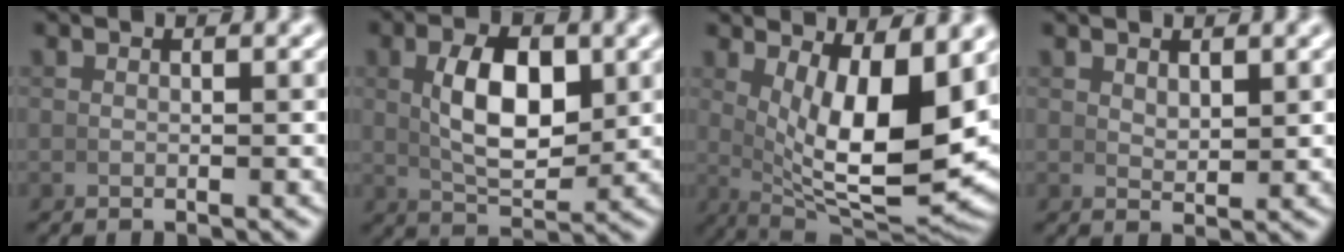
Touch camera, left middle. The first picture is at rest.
{"total": 6.2, "force": [1.0, 2.7, 5.5], "torque": [-0.086, -0.007, 0.024]}
{"total": 13.6, "force": [1.7, 5.7, 12.2], "torque": [-0.193, -0.042, 0.049]}
{"total": 1.5, "force": [1.3, 0.1, 0.8], "torque": [-0.010, -0.006, 0.030]}